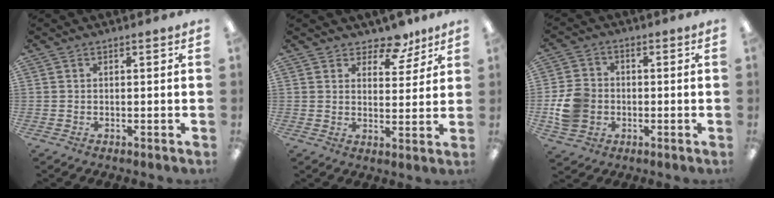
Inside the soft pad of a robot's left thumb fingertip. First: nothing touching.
{"total": 7.2, "force": [5.8, 3.6, 2.0], "torque": [-0.029, -0.033, 0.104]}
{"total": 9.6, "force": [-1.4, 8.2, 4.8], "torque": [-0.095, 0.018, -0.023]}